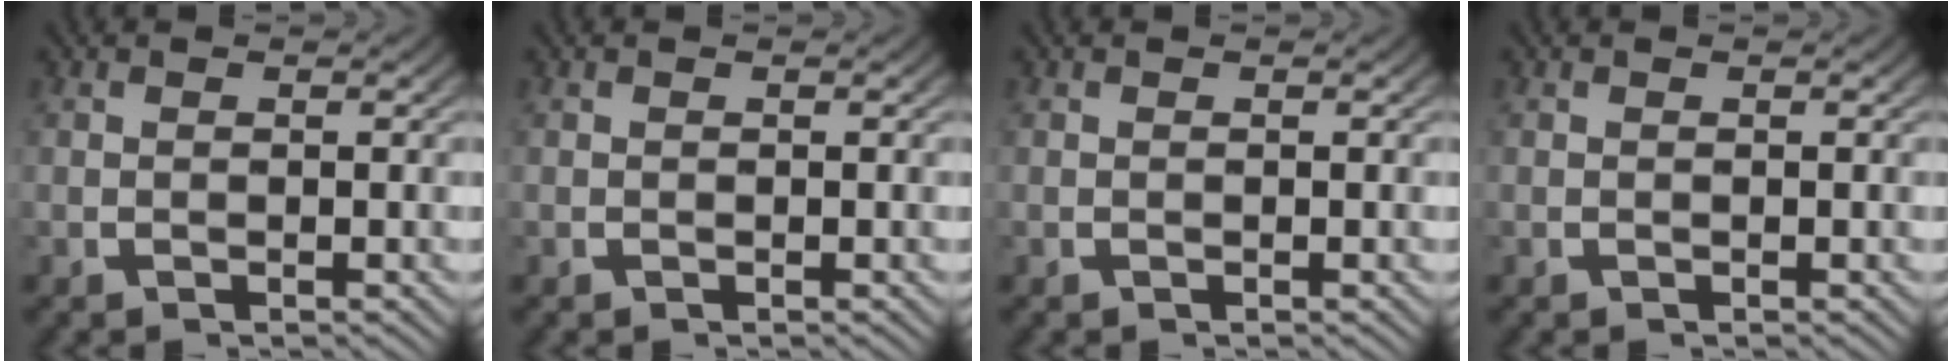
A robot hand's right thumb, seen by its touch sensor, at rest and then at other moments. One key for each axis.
{"total": 0.0}
{"total": 0.0}
{"total": 0.0}